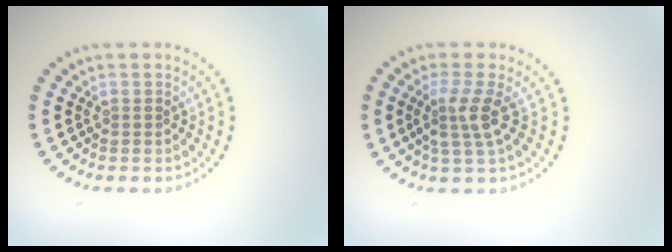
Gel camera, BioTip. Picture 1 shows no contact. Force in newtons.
{"total": 2.8, "press": 2.2, "slide": 1.7}